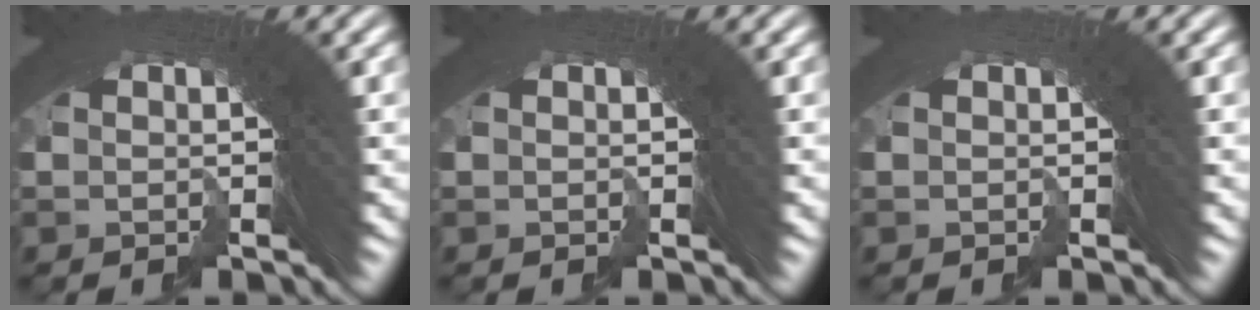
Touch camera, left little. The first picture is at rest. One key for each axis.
{"total": 0.0}
{"total": 0.8, "fx": -0.3, "fy": -0.4, "fz": -0.7, "tx": 0.009, "ty": -0.002, "tz": -0.004}